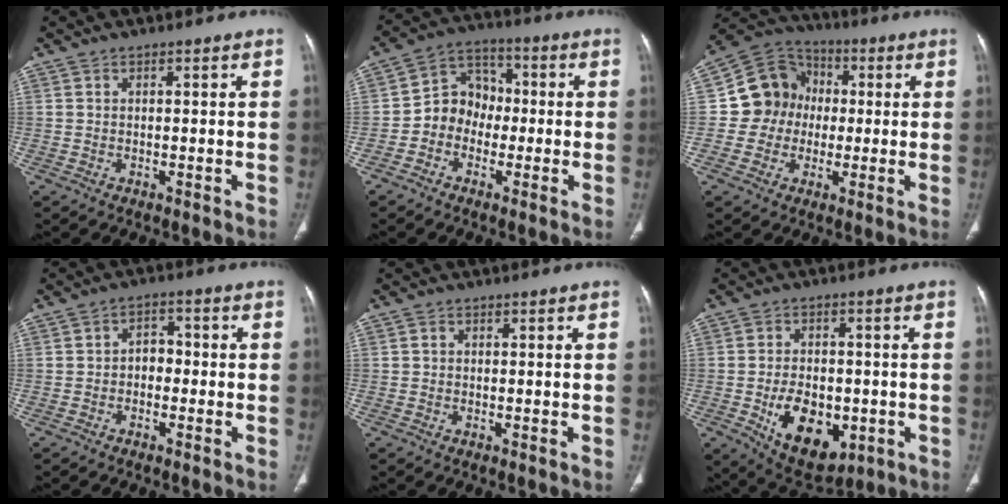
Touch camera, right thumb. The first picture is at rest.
{"total": 8.4, "force": [-1.7, 7.3, 3.8], "torque": [-0.026, 0.037, -0.047]}
{"total": 11.2, "force": [-0.2, 10.6, 3.8], "torque": [-0.031, 0.027, -0.012]}
{"total": 3.6, "force": [-0.8, 2.8, 2.2], "torque": [-0.012, 0.019, -0.025]}
{"total": 0.6, "force": [0.0, 0.6, 0.2], "torque": [0.000, 0.002, 0.000]}
{"total": 13.2, "force": [-3.6, 8.2, 9.7], "torque": [-0.122, 0.004, -0.038]}